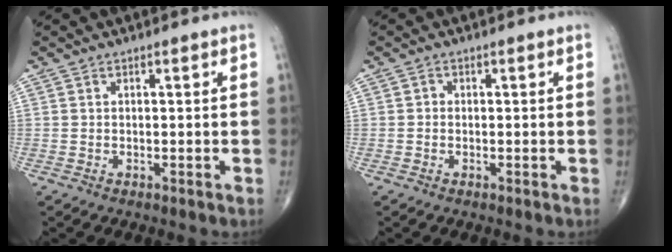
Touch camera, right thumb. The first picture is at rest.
{"total": 0.6, "force": [-0.2, 0.5, 0.2], "torque": [0.001, 0.002, -0.009]}